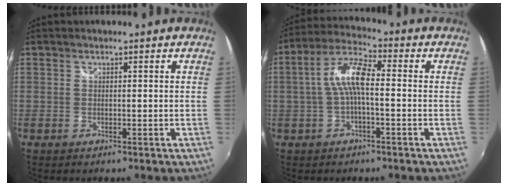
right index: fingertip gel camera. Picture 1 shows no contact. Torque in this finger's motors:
{"motor_torque": [1.05, -0.19, 0.72, 0.17]}